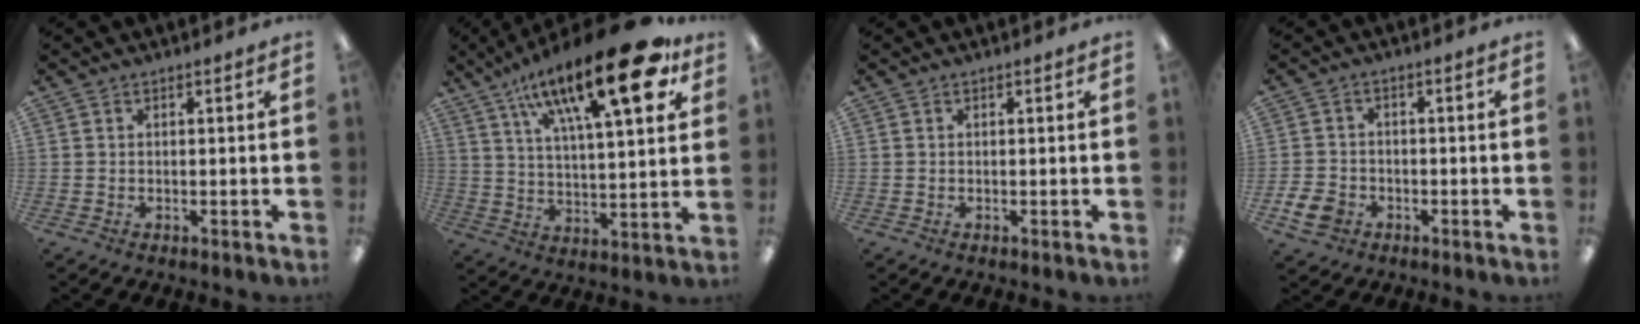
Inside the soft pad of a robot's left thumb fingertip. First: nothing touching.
{"total": 25.0, "force": [14.5, 7.9, 18.8], "torque": [-0.288, -0.072, 0.227]}
{"total": 0.0}
{"total": 5.6, "force": [-2.9, 4.1, 2.5], "torque": [-0.055, 0.015, -0.052]}